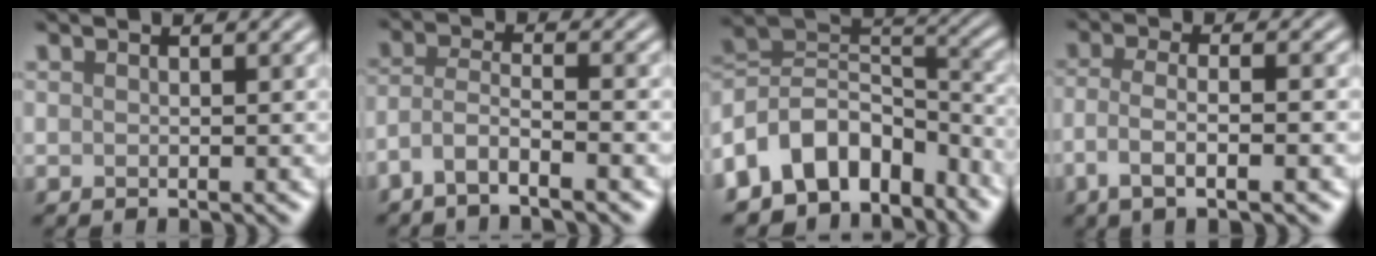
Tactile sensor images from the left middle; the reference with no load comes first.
{"total": 3.1, "force": [-2.2, 0.5, 2.2], "torque": [-0.045, 0.004, -0.055]}
{"total": 10.9, "force": [-6.2, 7.4, 5.1], "torque": [-0.090, 0.020, -0.121]}
{"total": 4.3, "force": [-1.7, 1.2, 3.7], "torque": [-0.069, -0.001, -0.038]}